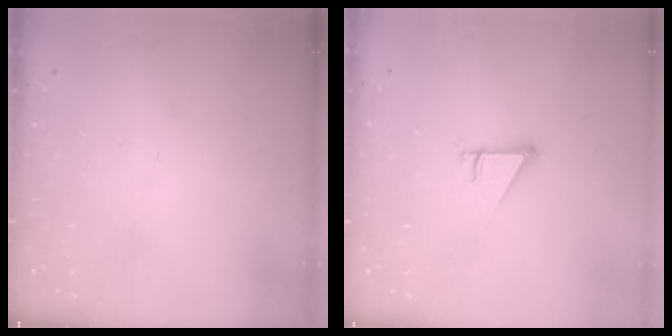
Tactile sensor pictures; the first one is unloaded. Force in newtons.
{"total": 2.5, "press": 2.5, "slide": 0.2}